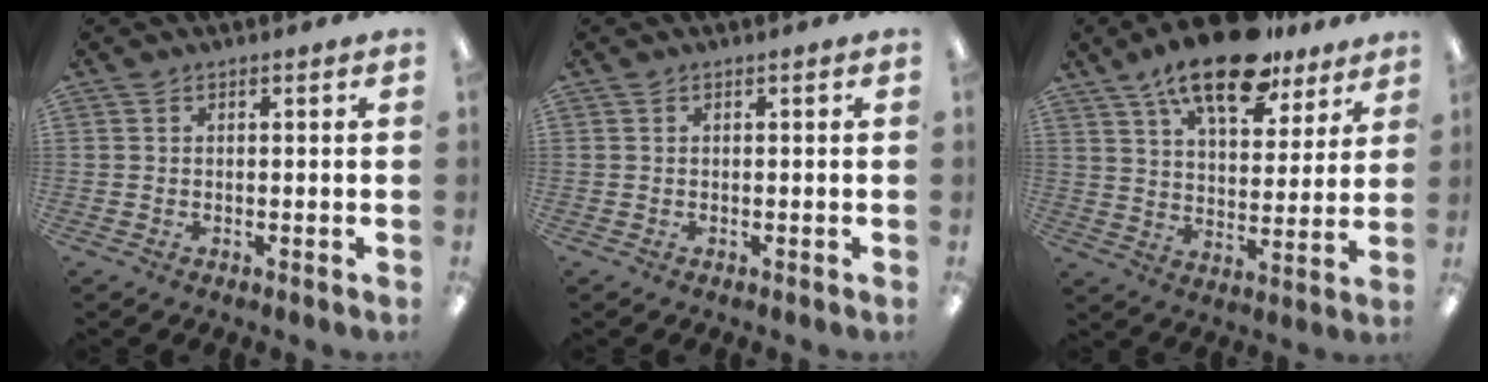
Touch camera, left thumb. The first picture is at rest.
{"total": 0.0}
{"total": 17.3, "force": [12.4, 7.1, 9.9], "torque": [-0.161, -0.063, 0.211]}